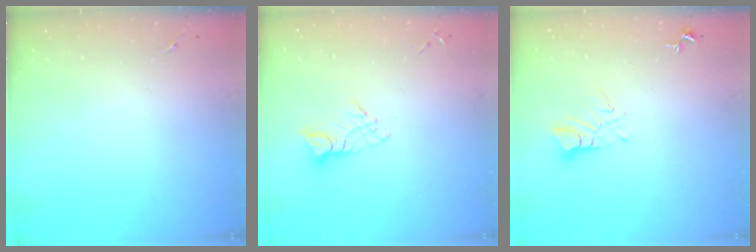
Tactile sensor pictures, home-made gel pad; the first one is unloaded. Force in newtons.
{"total": 7.5, "press": 7.4, "slide": 0.6}
{"total": 5.2, "press": 5.2, "slide": 0.3}